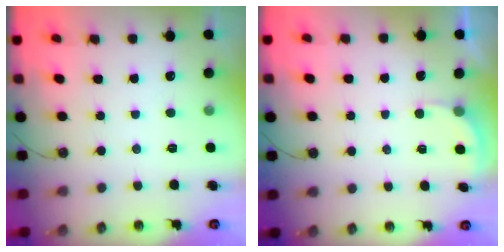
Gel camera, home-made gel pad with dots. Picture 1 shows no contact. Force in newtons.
{"total": 2.1, "press": 2.1, "slide": 0.1}